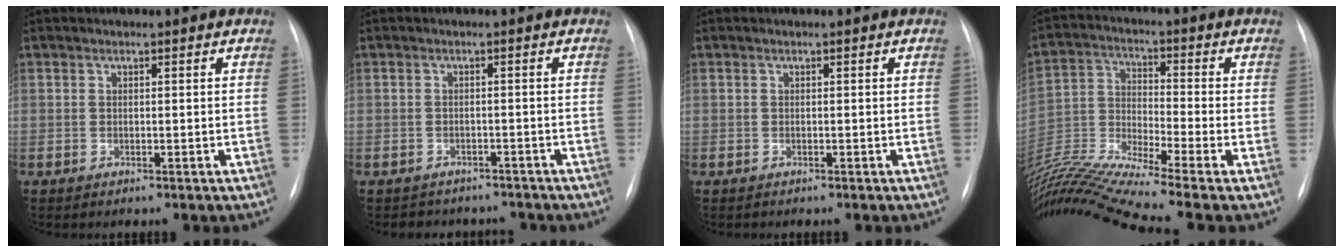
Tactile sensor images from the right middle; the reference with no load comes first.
{"total": 5.8, "force": [-5.2, 2.6, 0.2], "torque": [0.000, 0.010, -0.060]}
{"total": 0.0}
{"total": 16.9, "force": [-14.6, -2.6, 8.0], "torque": [-0.167, -0.005, -0.267]}